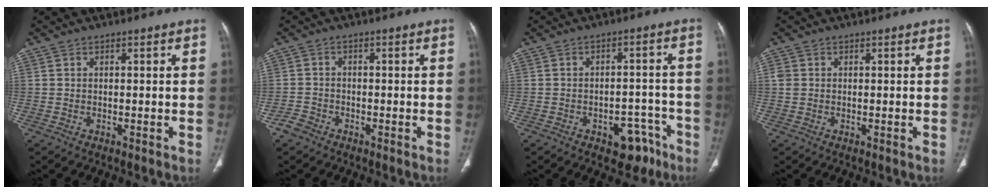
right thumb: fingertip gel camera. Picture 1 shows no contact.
{"total": 2.4, "force": [-1.7, 1.6, 0.4], "torque": [-0.011, 0.009, -0.035]}
{"total": 7.4, "force": [-4.5, 4.6, 3.7], "torque": [-0.020, 0.043, -0.055]}
{"total": 1.4, "force": [0.2, 1.3, 0.6], "torque": [-0.010, 0.002, 0.007]}